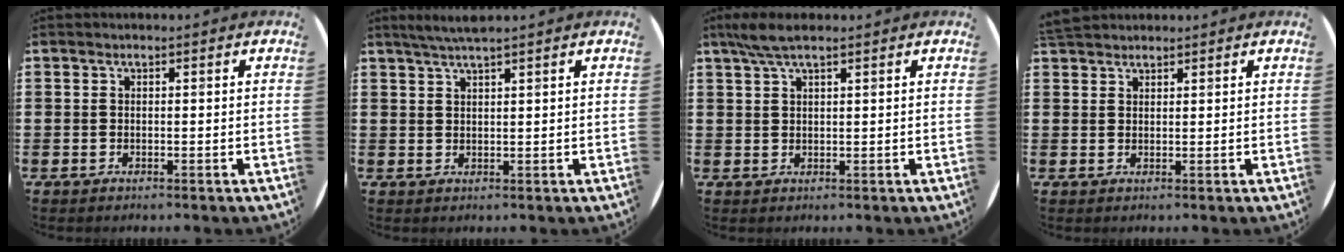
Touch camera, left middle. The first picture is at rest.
{"total": 2.5, "force": [2.1, -0.2, 1.3], "torque": [-0.028, 0.002, 0.038]}
{"total": 3.5, "force": [2.4, 0.6, 2.4], "torque": [-0.052, 0.005, 0.043]}
{"total": 1.9, "force": [1.8, 0.5, 0.1], "torque": [-0.005, 0.005, 0.037]}